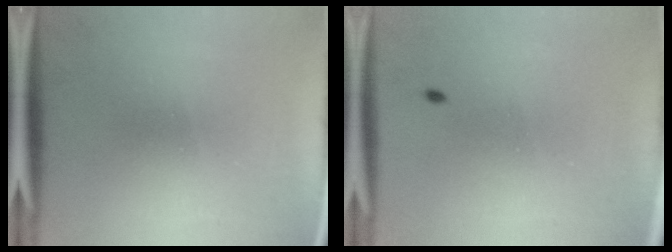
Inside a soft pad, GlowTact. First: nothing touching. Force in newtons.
{"total": 0.7}